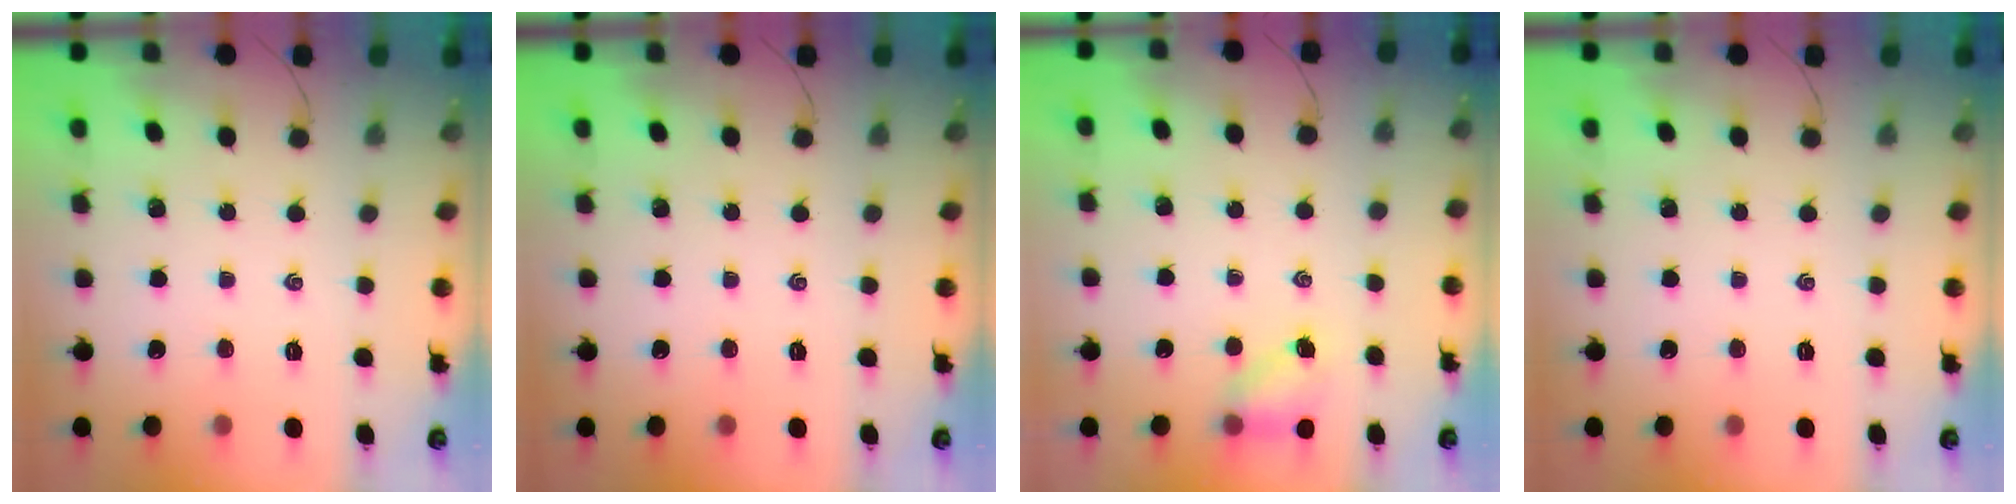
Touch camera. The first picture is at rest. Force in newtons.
{"total": 0.0}
{"total": 4.1, "press": 4.0, "slide": 0.7}
{"total": 0.0}